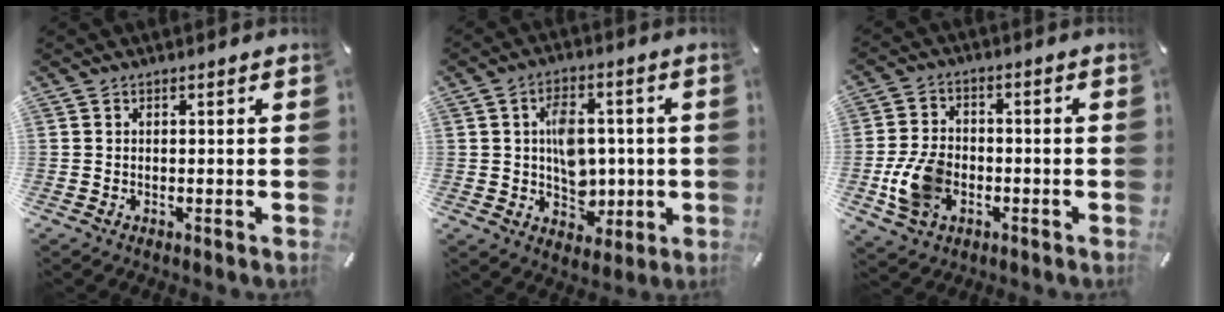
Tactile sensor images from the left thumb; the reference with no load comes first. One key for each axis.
{"total": 9.8, "fx": 0.9, "fy": 7.8, "fz": 5.9, "tx": -0.073, "ty": 0.007, "tz": 0.019}
{"total": 10.3, "fx": -2.7, "fy": 7.6, "fz": 6.4, "tx": -0.138, "ty": 0.008, "tz": -0.049}